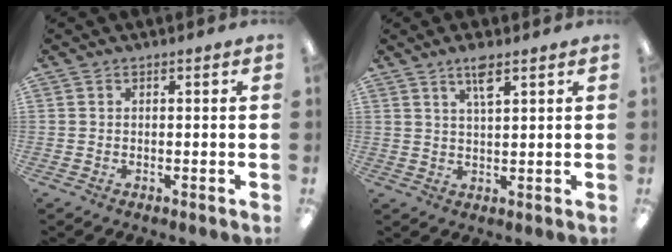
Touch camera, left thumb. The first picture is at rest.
{"total": 4.5, "force": [3.0, 0.9, 3.2], "torque": [-0.056, -0.004, 0.049]}